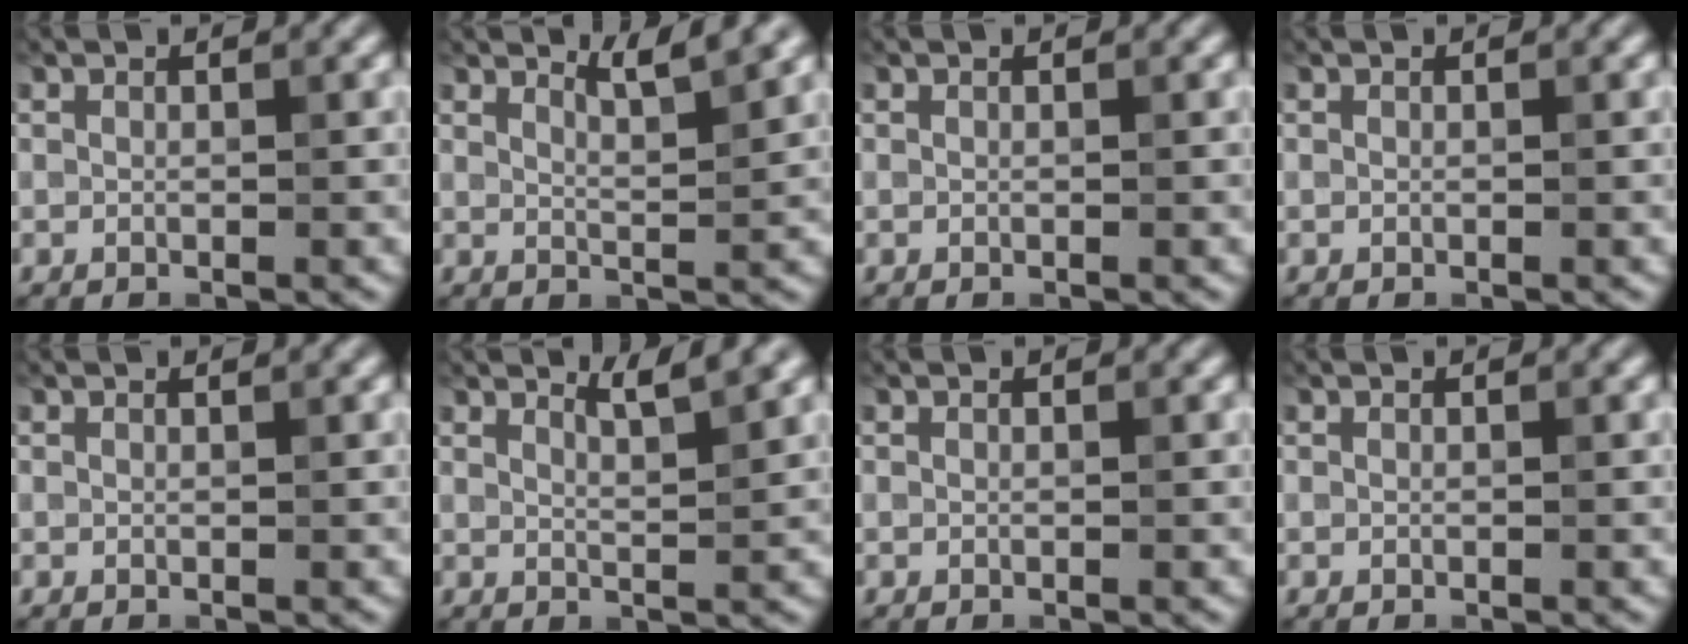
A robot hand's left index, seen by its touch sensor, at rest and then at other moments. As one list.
[{"total": 2.6, "force": [2.2, 0.3, 1.3], "torque": [-0.011, 0.001, 0.033]}, {"total": 0.0}, {"total": 0.0}, {"total": 0.0}, {"total": 2.3, "force": [1.9, 0.3, 1.2], "torque": [-0.007, 0.002, 0.028]}, {"total": 0.0}, {"total": 0.0}]